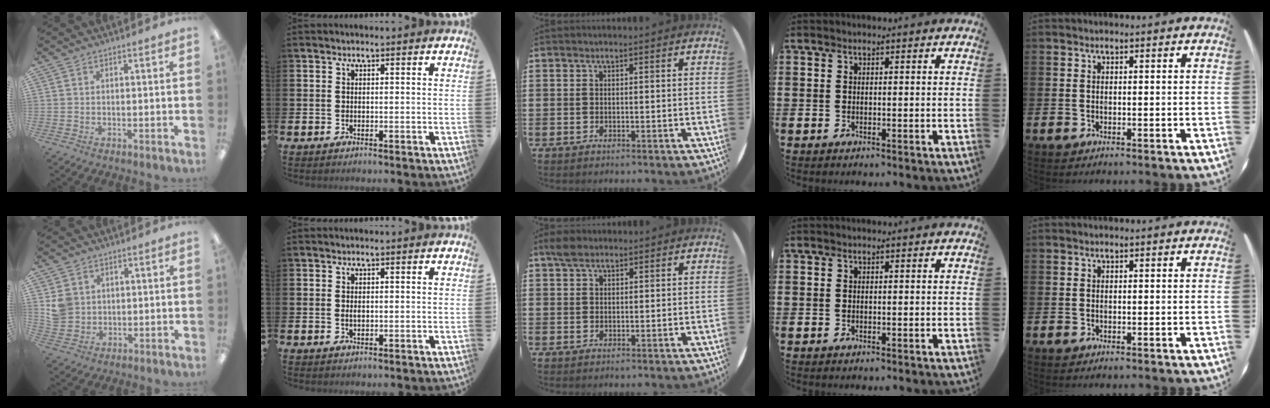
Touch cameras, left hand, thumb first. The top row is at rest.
{"thumb": {"total": 5.2, "force": [1.9, 4.8, 1.0], "torque": [-0.016, 0.005, 0.036]}, "index": {"total": 0.7, "force": [0.1, 0.4, 0.6], "torque": [-0.007, 0.000, -0.001]}, "middle": {"total": 2.1, "force": [1.7, 0.9, 0.9], "torque": [-0.014, 0.003, 0.029]}}